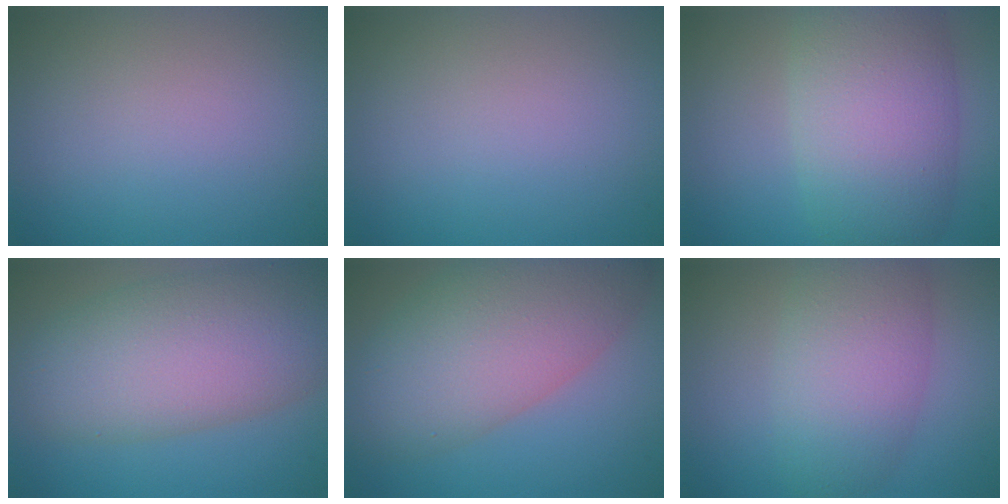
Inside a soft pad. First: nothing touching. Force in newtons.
{"total": 0.0}
{"total": 9.0, "press": 9.0, "slide": 0.4}
{"total": 10.0, "press": 10.0, "slide": 0.3}
{"total": 9.6, "press": 9.6, "slide": 0.6}
{"total": 6.3, "press": 6.3, "slide": 0.3}